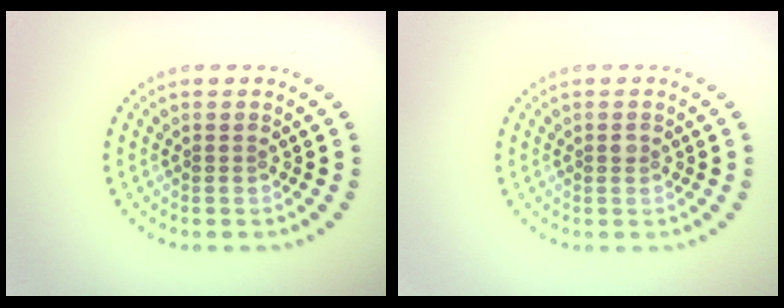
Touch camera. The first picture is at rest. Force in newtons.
{"total": 0.5, "press": 0.5, "slide": 0.1}